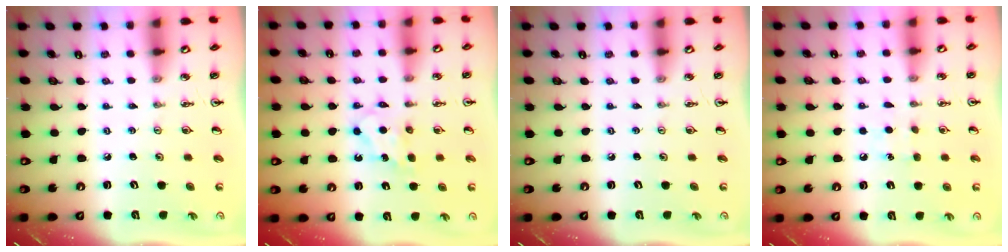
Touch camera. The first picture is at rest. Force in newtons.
{"total": 5.9, "press": 5.8, "slide": 1.3}
{"total": 0.0}
{"total": 6.1, "press": 6.1, "slide": 0.7}